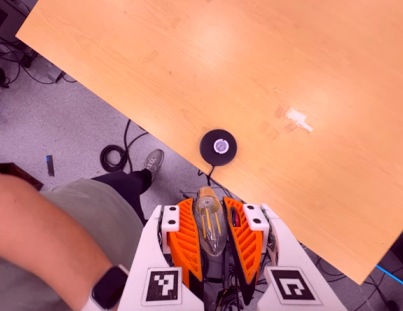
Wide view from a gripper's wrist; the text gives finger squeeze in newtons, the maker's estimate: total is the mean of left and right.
{"total": 20.7, "left": 22.3, "right": 19.0}